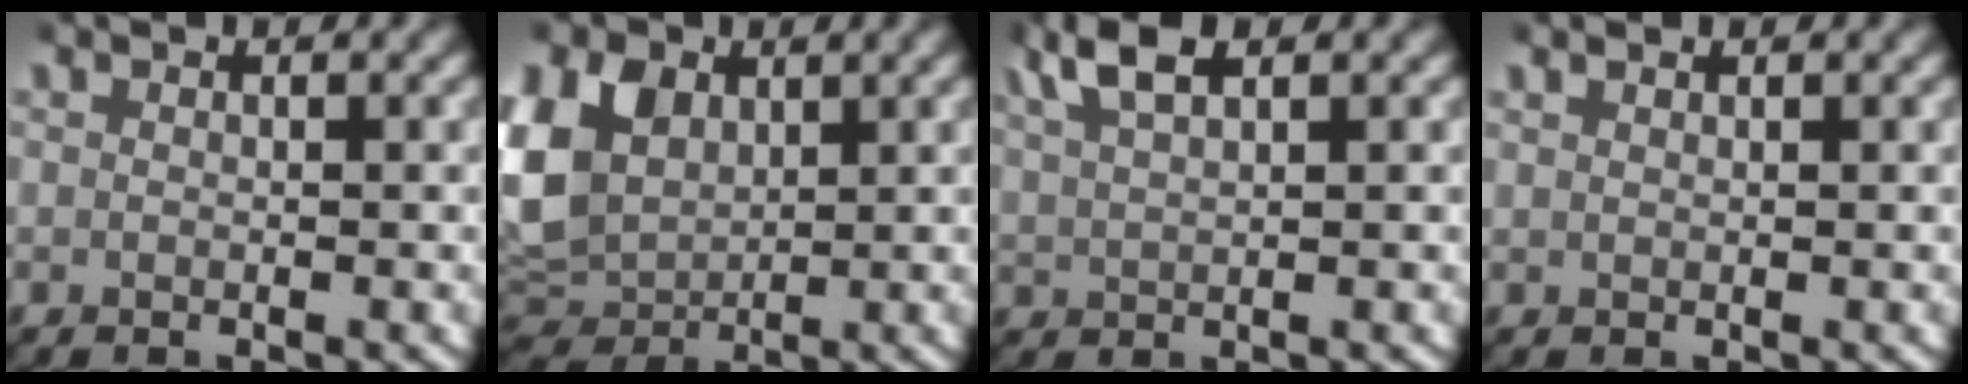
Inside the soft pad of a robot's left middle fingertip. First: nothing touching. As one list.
[{"total": 8.3, "force": [1.2, 7.1, 4.0], "torque": [-0.112, -0.022, 0.030]}, {"total": 3.9, "force": [2.9, 1.3, 2.4], "torque": [-0.058, 0.006, 0.054]}, {"total": 1.1, "force": [1.0, 0.2, 0.3], "torque": [-0.001, 0.002, 0.017]}]